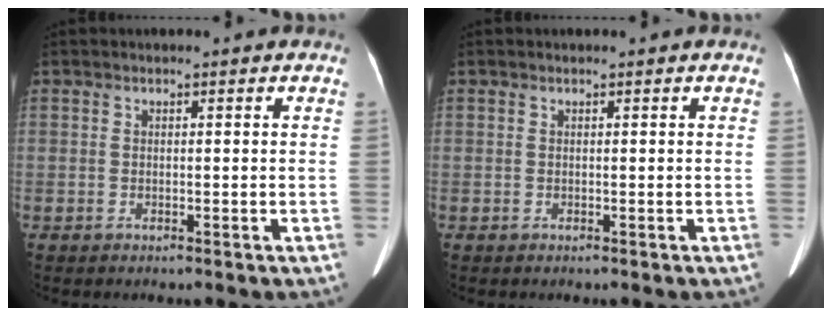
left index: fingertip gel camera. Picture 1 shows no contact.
{"total": 0.0}